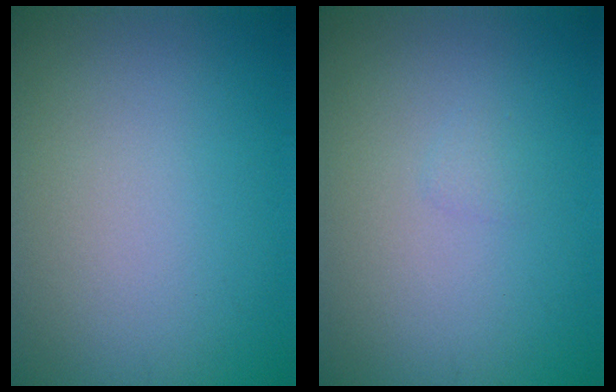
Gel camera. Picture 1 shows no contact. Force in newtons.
{"total": 0.6, "press": 0.5, "slide": 0.1}